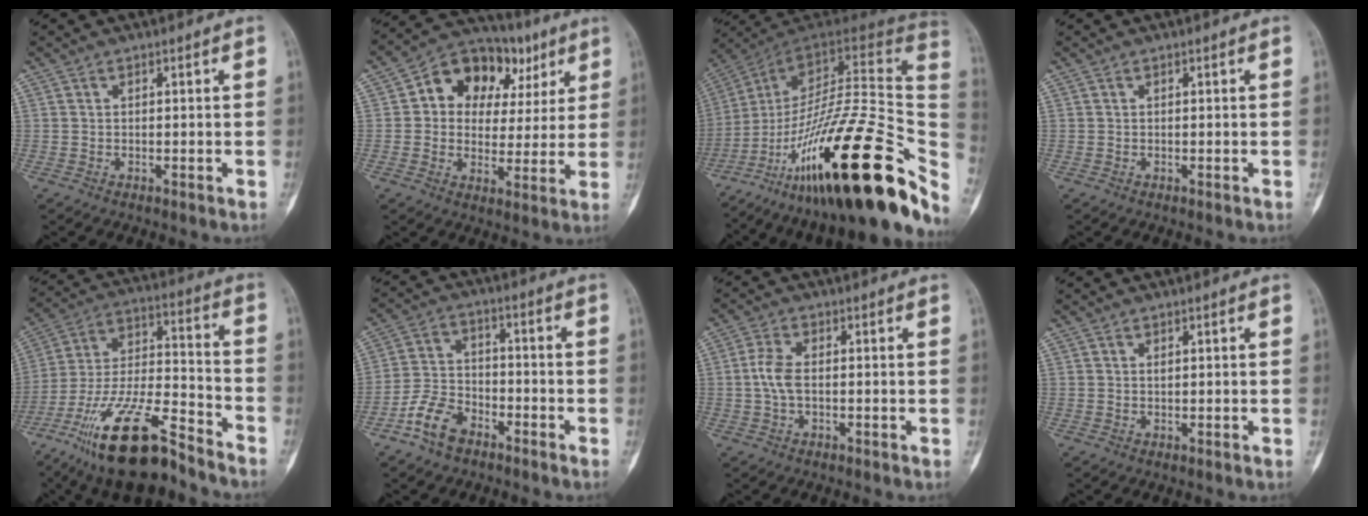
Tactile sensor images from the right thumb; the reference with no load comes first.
{"total": 15.9, "force": [5.5, 11.8, 9.2], "torque": [-0.077, 0.019, 0.082]}
{"total": 39.3, "force": [-17.2, 11.2, 33.5], "torque": [-0.431, 0.053, -0.275]}
{"total": 0.0}
{"total": 21.7, "force": [-15.5, 5.7, 14.2], "torque": [-0.299, 0.059, -0.282]}
{"total": 8.3, "force": [-5.4, 4.7, 4.2], "torque": [-0.078, 0.033, -0.109]}
{"total": 4.3, "force": [-0.1, 2.3, 3.6], "torque": [-0.080, 0.010, -0.007]}
{"total": 0.6, "force": [0.3, 0.3, 0.4], "torque": [-0.006, 0.000, 0.005]}